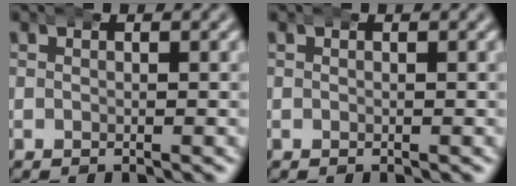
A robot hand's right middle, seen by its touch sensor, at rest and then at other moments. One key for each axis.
{"total": 0.0}